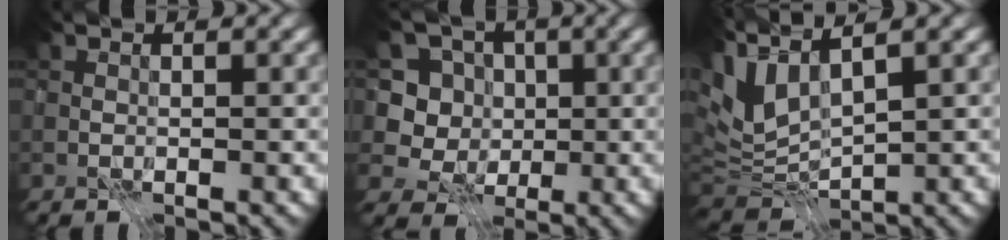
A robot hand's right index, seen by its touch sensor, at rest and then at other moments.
{"total": 6.2, "force": [-0.1, 5.8, 2.1], "torque": [-0.036, 0.010, -0.030]}
{"total": 6.5, "force": [3.0, 2.3, 5.3], "torque": [-0.126, 0.008, 0.051]}